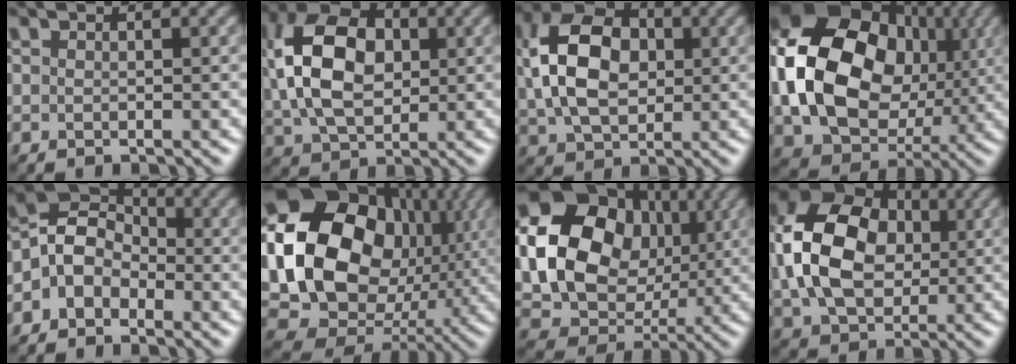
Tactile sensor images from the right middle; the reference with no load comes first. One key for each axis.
{"total": 10.1, "fx": 1.5, "fy": 6.8, "fz": 7.3, "tx": -0.163, "ty": 0.017, "tz": 0.017}
{"total": 9.0, "fx": 1.3, "fy": 6.3, "fz": 6.3, "tx": -0.138, "ty": 0.015, "tz": 0.017}
{"total": 16.5, "fx": 1.0, "fy": 12.6, "fz": 10.6, "tx": -0.217, "ty": 0.004, "tz": 0.008}
{"total": 4.8, "fx": -1.4, "fy": 4.1, "fz": 2.3, "tx": -0.024, "ty": 0.017, "tz": -0.045}
{"total": 21.7, "fx": 3.7, "fy": 18.0, "fz": 11.6, "tx": -0.256, "ty": 0.004, "tz": 0.085}
{"total": 13.5, "fx": 1.6, "fy": 10.9, "fz": 7.8, "tx": -0.147, "ty": 0.004, "tz": 0.023}
{"total": 12.8, "fx": 1.0, "fy": 9.5, "fz": 8.6, "tx": -0.196, "ty": 0.005, "tz": 0.025}